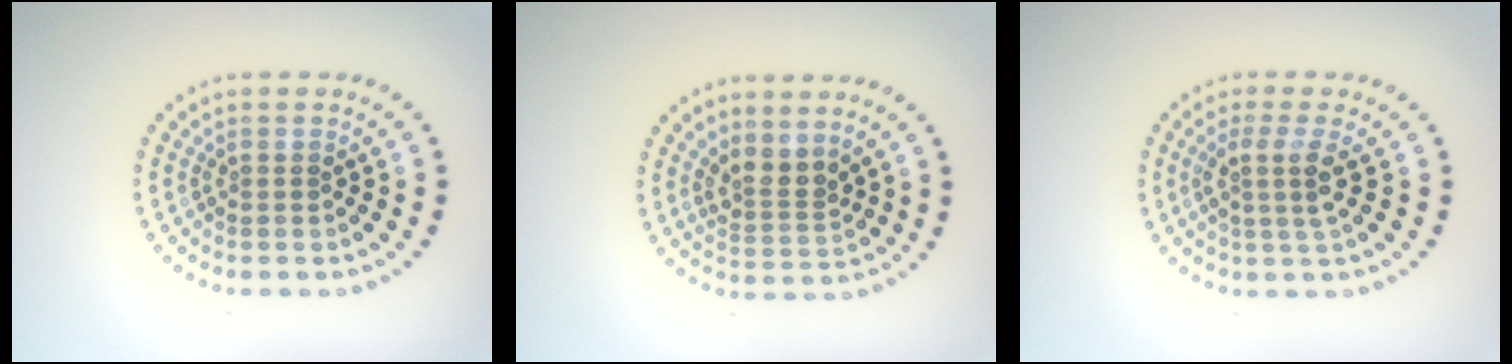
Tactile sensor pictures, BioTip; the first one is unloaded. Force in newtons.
{"total": 2.5, "press": 1.8, "slide": 1.8}
{"total": 2.6, "press": 2.0, "slide": 1.7}